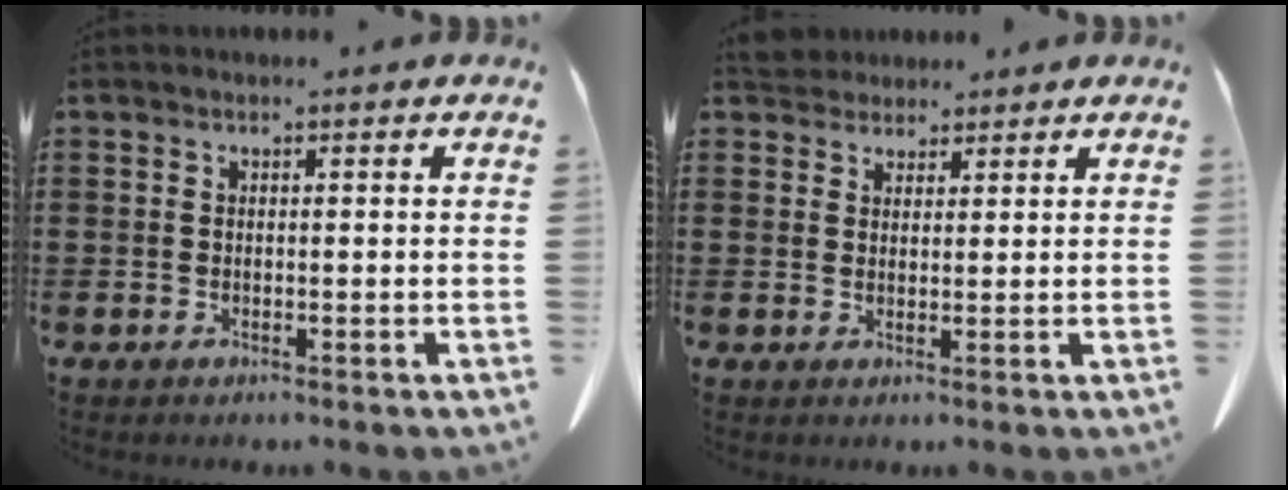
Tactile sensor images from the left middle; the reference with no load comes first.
{"total": 3.4, "force": [3.2, 1.0, 0.3], "torque": [-0.016, -0.004, 0.065]}